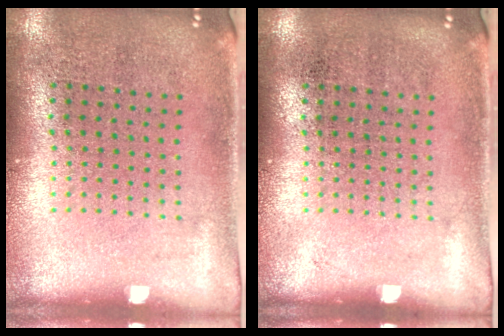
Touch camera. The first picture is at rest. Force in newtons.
{"total": 0.0}